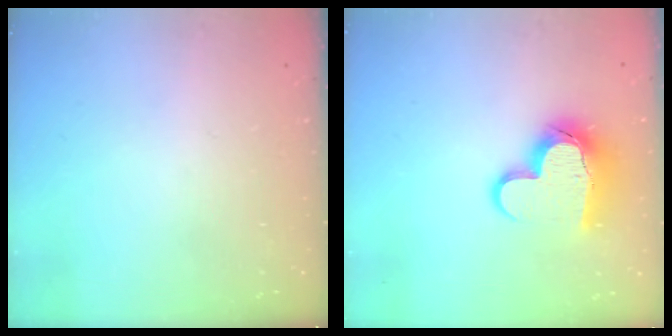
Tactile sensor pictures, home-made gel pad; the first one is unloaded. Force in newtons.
{"total": 14.3, "press": 14.3, "slide": 1.1}